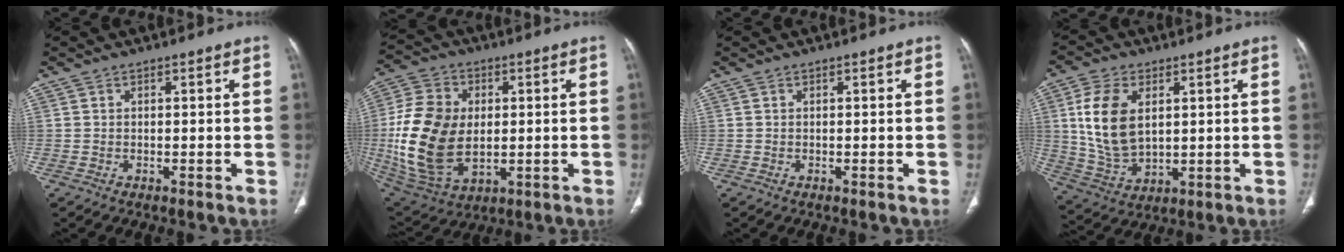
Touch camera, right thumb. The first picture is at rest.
{"total": 19.7, "force": [0.0, 13.2, 14.7], "torque": [-0.286, -0.006, 0.014]}
{"total": 0.0}
{"total": 12.9, "force": [3.0, 7.9, 9.8], "torque": [-0.184, -0.011, 0.066]}